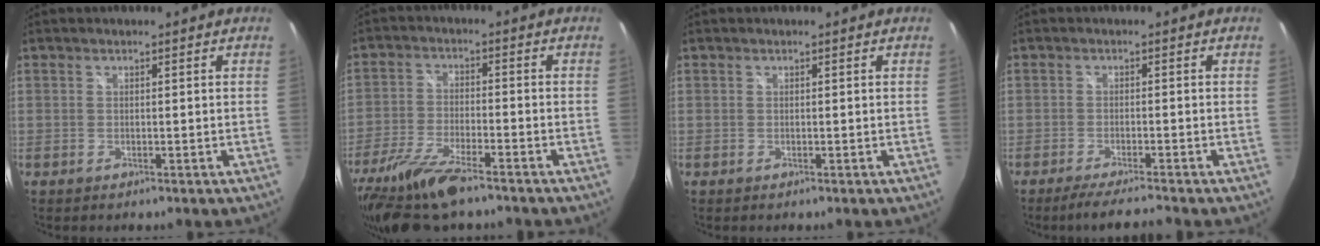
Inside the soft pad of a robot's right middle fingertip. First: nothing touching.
{"total": 13.7, "force": [-10.7, 2.9, 8.1], "torque": [-0.186, -0.041, -0.200]}
{"total": 0.0}
{"total": 5.0, "force": [-4.4, -0.4, 2.2], "torque": [-0.053, -0.015, -0.078]}